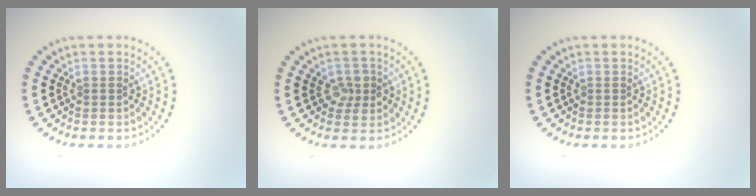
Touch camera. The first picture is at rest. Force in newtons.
{"total": 1.9, "press": 1.9, "slide": 0.5}
{"total": 0.0}